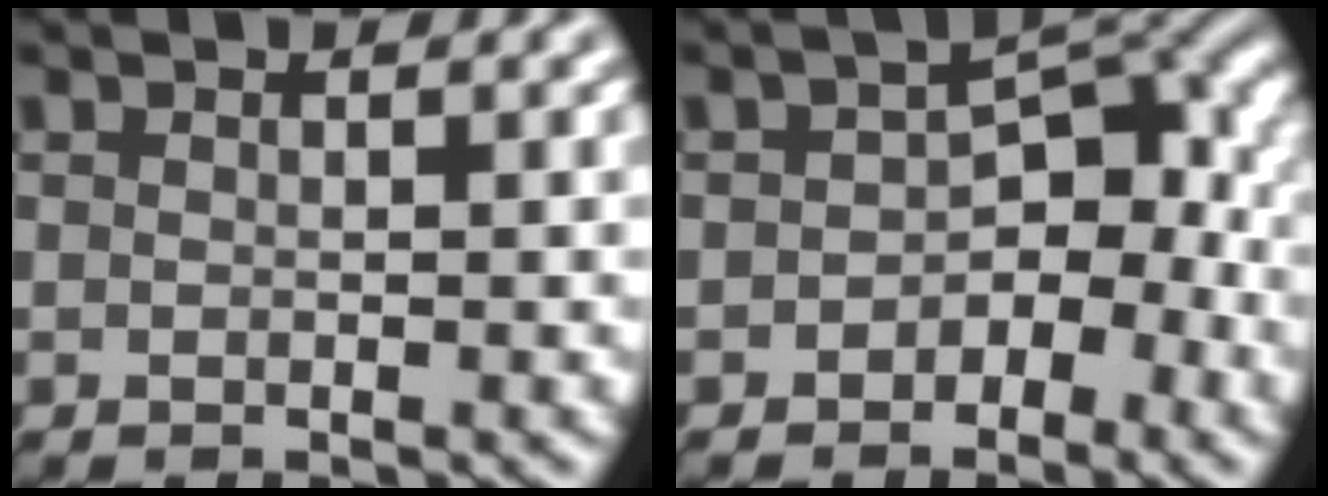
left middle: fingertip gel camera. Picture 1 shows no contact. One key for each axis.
{"total": 5.0, "fx": -1.3, "fy": 3.2, "fz": 3.6, "tx": -0.028, "ty": 0.008, "tz": -0.029}